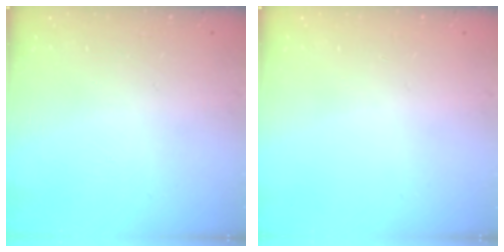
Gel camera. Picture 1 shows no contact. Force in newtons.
{"total": 0.0}